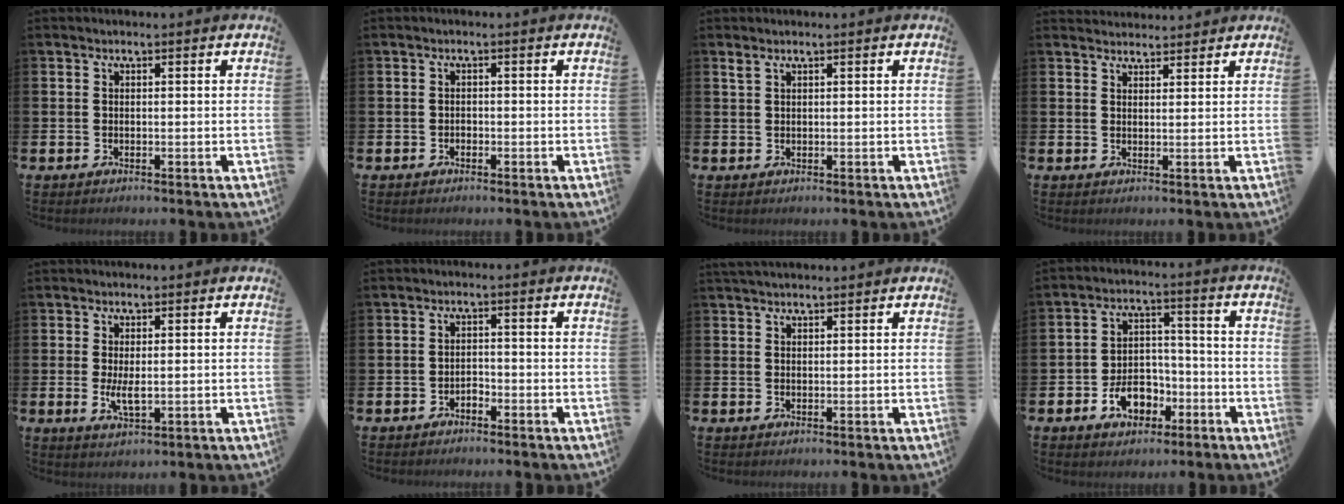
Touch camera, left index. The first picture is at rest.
{"total": 0.7, "force": [-0.5, 0.5, 0.1], "torque": [-0.006, 0.005, -0.011]}
{"total": 1.0, "force": [0.8, 0.2, 0.5], "torque": [-0.010, 0.002, 0.013]}
{"total": 2.5, "force": [2.5, 0.6, -0.1], "torque": [0.009, -0.013, 0.043]}
{"total": 2.9, "force": [0.3, 1.0, 2.7], "torque": [-0.040, -0.004, 0.003]}
{"total": 1.4, "force": [-1.2, 0.6, 0.2], "torque": [-0.004, 0.001, -0.027]}
{"total": 1.8, "force": [1.7, 0.3, 0.4], "torque": [-0.006, 0.000, 0.030]}
{"total": 6.3, "force": [-3.0, 4.4, 3.3], "torque": [-0.044, 0.013, -0.059]}